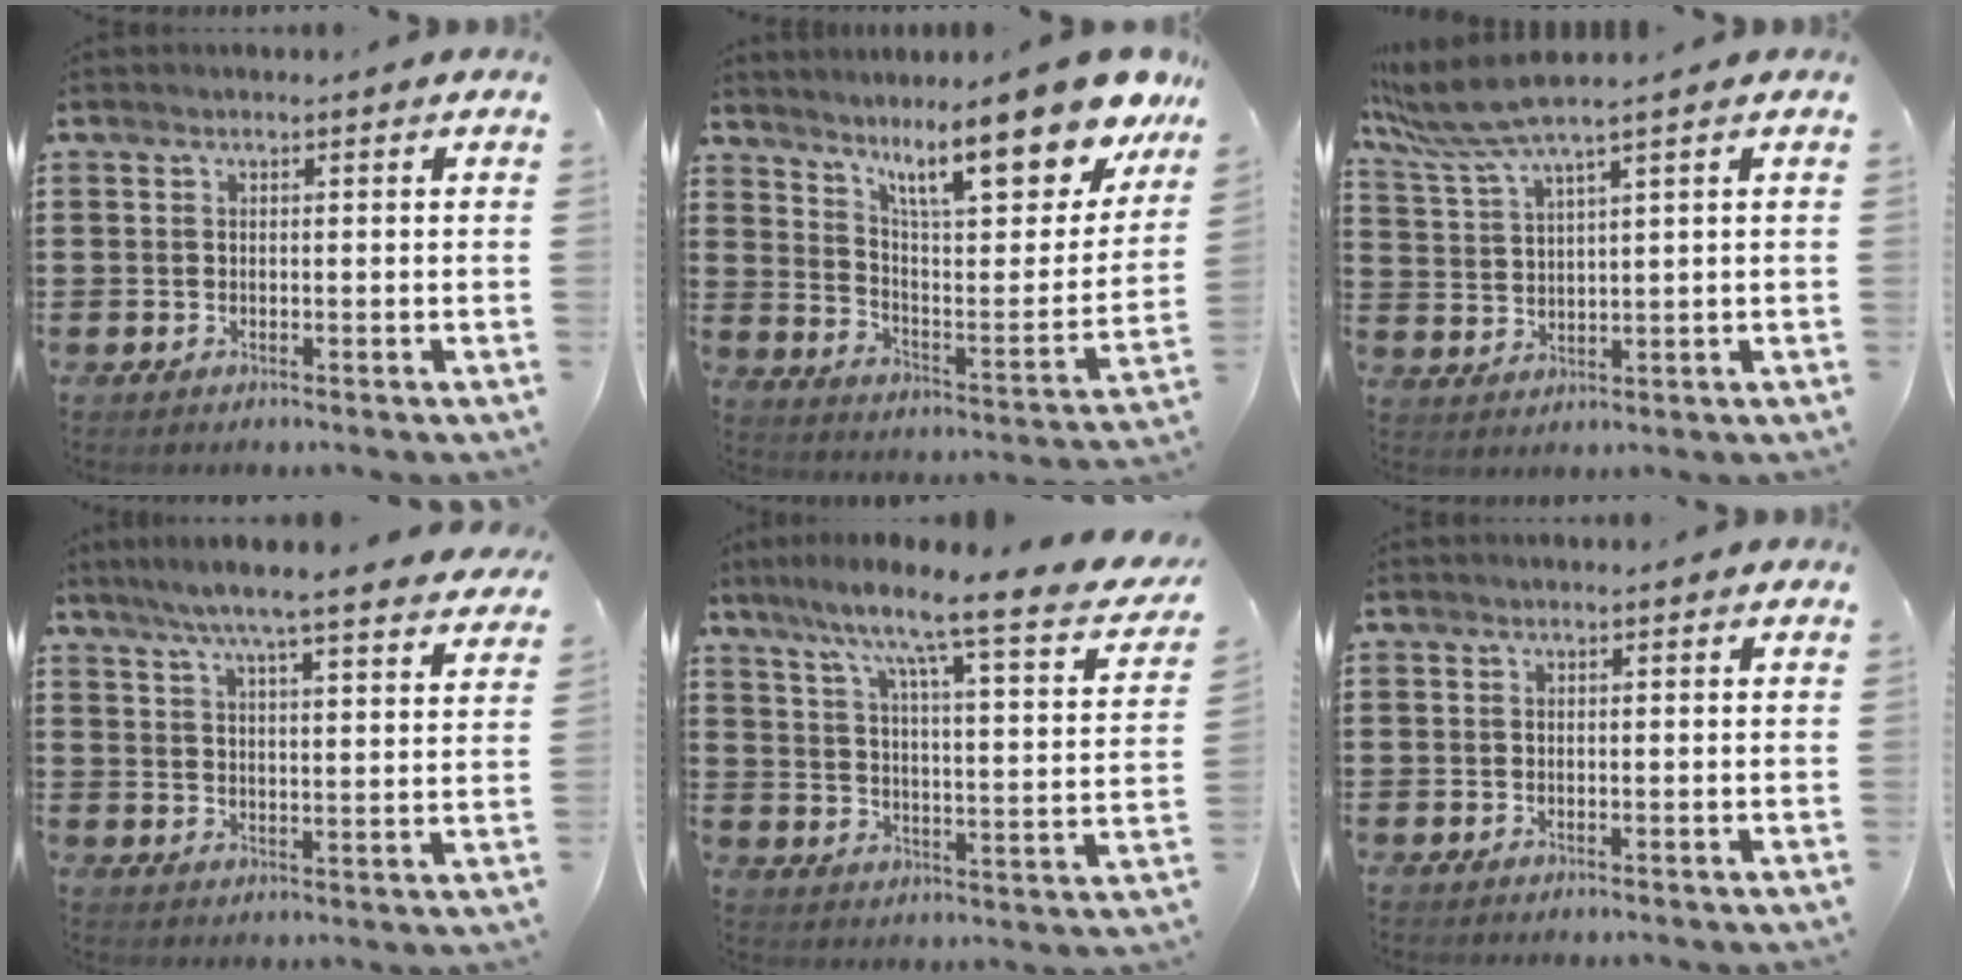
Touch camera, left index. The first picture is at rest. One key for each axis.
{"total": 15.3, "fx": 11.3, "fy": 2.6, "fz": 10.0, "tx": -0.175, "ty": -0.067, "tz": 0.184}
{"total": 6.5, "fx": 5.0, "fy": 0.3, "fz": 4.1, "tx": -0.107, "ty": -0.017, "tz": 0.085}
{"total": 6.4, "fx": 5.7, "fy": -0.4, "fz": 2.8, "tx": -0.077, "ty": -0.031, "tz": 0.096}
{"total": 7.4, "fx": 6.1, "fy": -0.5, "fz": 4.2, "tx": -0.094, "ty": -0.062, "tz": 0.084}
{"total": 0.0}